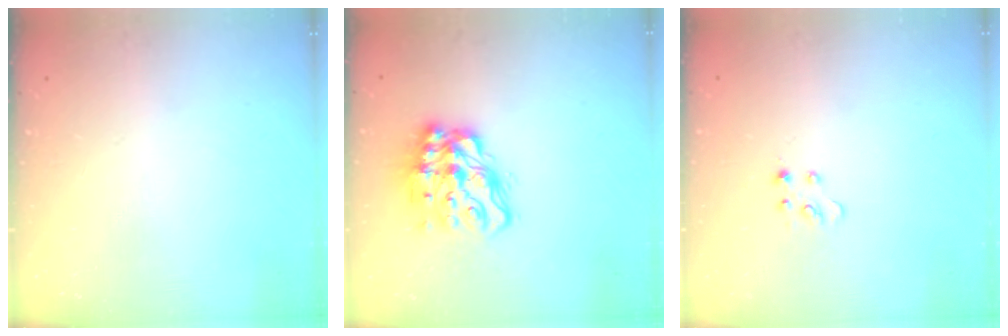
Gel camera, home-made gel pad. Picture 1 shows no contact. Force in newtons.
{"total": 14.4, "press": 14.4, "slide": 1.2}
{"total": 2.7, "press": 2.7, "slide": 0.4}